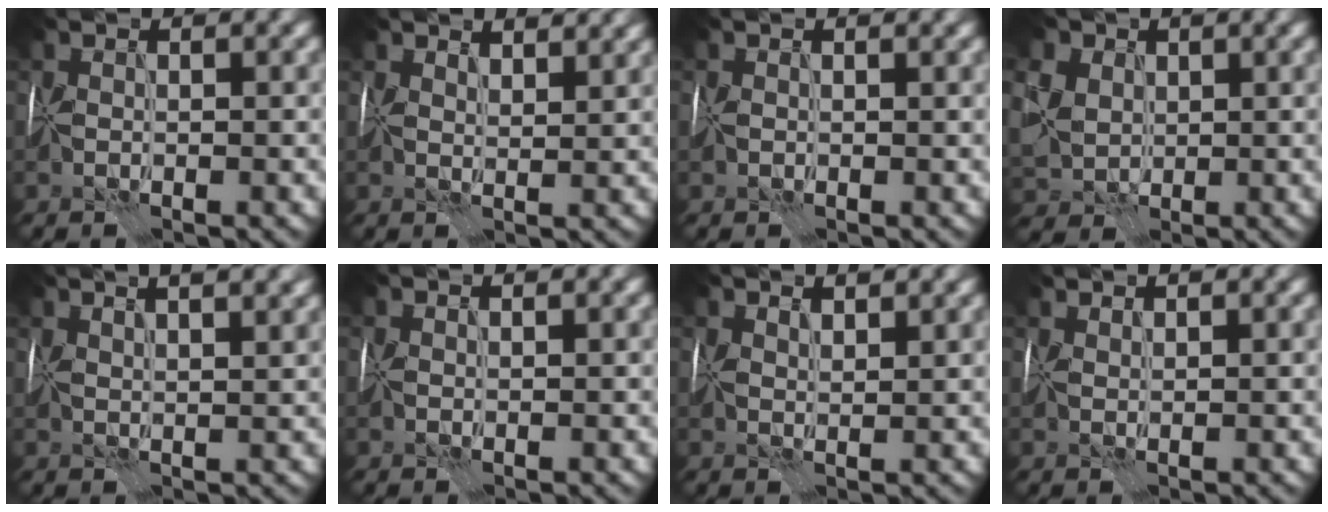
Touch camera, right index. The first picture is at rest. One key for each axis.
{"total": 4.0, "fx": 3.2, "fy": 1.4, "fz": 1.9, "tx": -0.029, "ty": 0.004, "tz": 0.040}
{"total": 1.1, "fx": 0.5, "fy": 0.9, "fz": 0.5, "tx": -0.014, "ty": 0.001, "tz": 0.011}
{"total": 7.1, "fx": 2.1, "fy": 5.7, "fz": 3.7, "tx": -0.101, "ty": 0.024, "tz": 0.028}
{"total": 8.4, "fx": 5.2, "fy": 3.3, "fz": 5.6, "tx": -0.072, "ty": 0.047, "tz": 0.059}
{"total": 0.8, "fx": 0.5, "fy": 0.4, "fz": 0.4, "tx": -0.010, "ty": -0.001, "tz": 0.012}
{"total": 2.7, "fx": 2.0, "fy": 0.9, "fz": 1.5, "tx": -0.025, "ty": 0.005, "tz": 0.027}
{"total": 1.7, "fx": 1.6, "fy": 0.3, "fz": 0.5, "tx": -0.016, "ty": 0.005, "tz": 0.028}